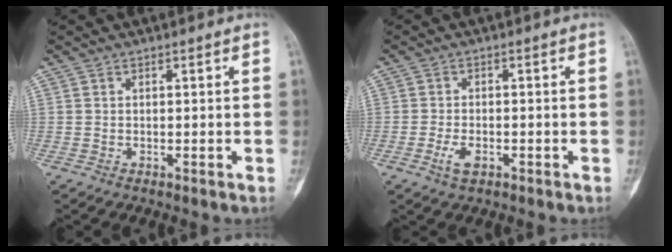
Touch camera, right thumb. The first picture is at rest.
{"total": 3.3, "force": [-1.4, 1.8, 2.4], "torque": [-0.049, 0.004, -0.025]}